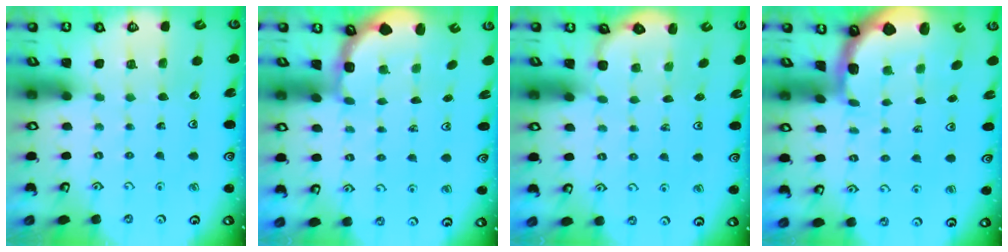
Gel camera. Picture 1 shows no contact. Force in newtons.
{"total": 2.8, "press": 2.2, "slide": 1.7}
{"total": 1.5, "press": 1.2, "slide": 0.9}
{"total": 2.3, "press": 1.3, "slide": 1.8}